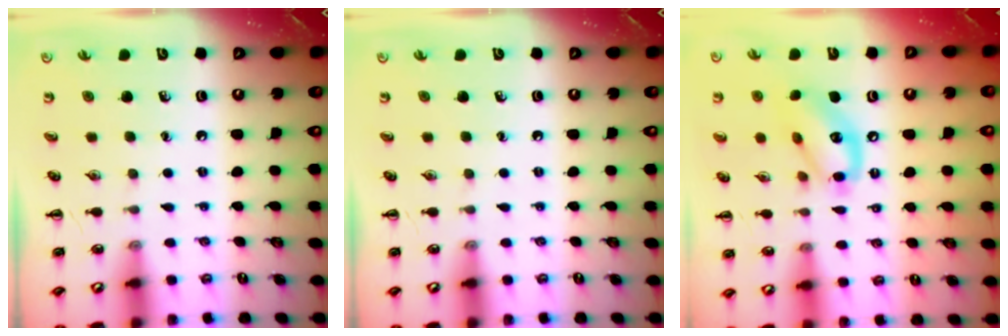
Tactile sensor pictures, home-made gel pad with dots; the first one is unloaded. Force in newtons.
{"total": 0.0}
{"total": 13.5, "press": 13.2, "slide": 2.9}